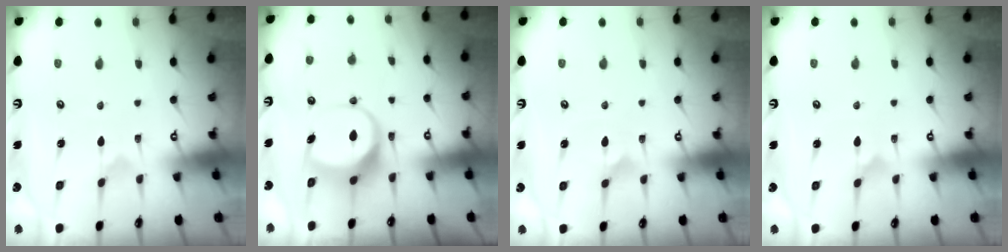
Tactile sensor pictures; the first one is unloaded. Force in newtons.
{"total": 8.7, "press": 8.6, "slide": 0.9}
{"total": 3.6, "press": 3.6, "slide": 0.4}
{"total": 1.1, "press": 1.1, "slide": 0.0}